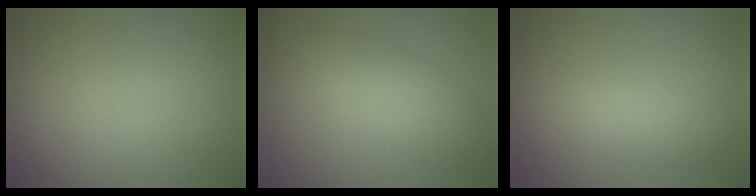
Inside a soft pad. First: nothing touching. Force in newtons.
{"total": 4.4, "press": 4.4, "slide": 0.2}
{"total": 2.7, "press": 2.7, "slide": 0.0}